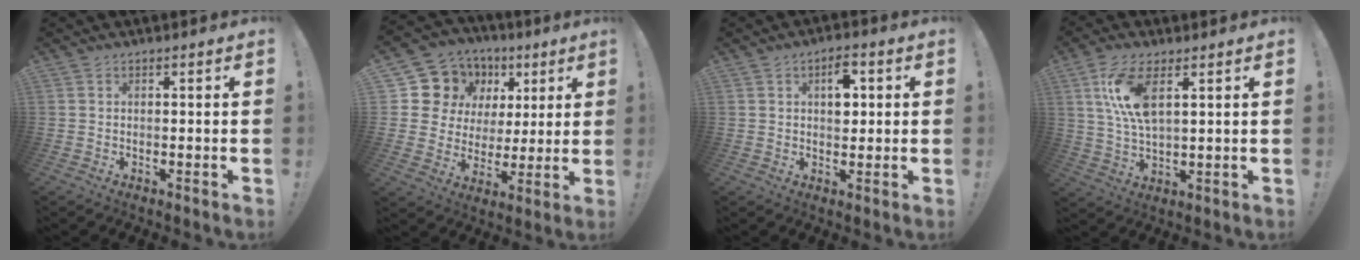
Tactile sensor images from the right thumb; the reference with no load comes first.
{"total": 12.8, "force": [5.9, 10.7, 3.7], "torque": [-0.065, -0.037, 0.131]}
{"total": 6.3, "force": [1.5, 4.0, 4.7], "torque": [-0.056, 0.001, 0.021]}
{"total": 11.1, "force": [4.4, 4.4, 9.2], "torque": [-0.191, -0.015, 0.079]}